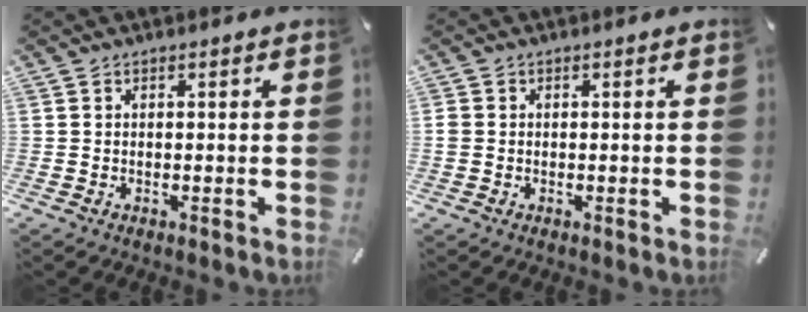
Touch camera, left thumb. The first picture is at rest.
{"total": 1.4, "force": [-0.1, 1.3, 0.6], "torque": [-0.011, 0.005, -0.004]}